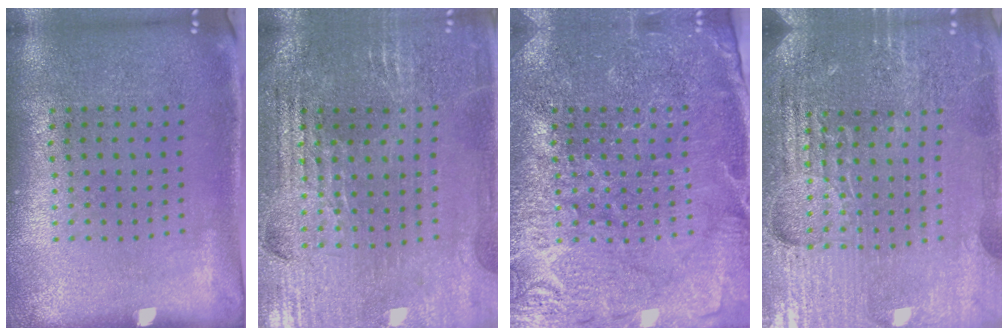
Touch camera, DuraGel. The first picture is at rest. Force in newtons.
{"total": 2.9, "press": 2.9, "slide": 0.5}
{"total": 3.7, "press": 3.6, "slide": 0.9}
{"total": 4.8, "press": 4.5, "slide": 1.7}